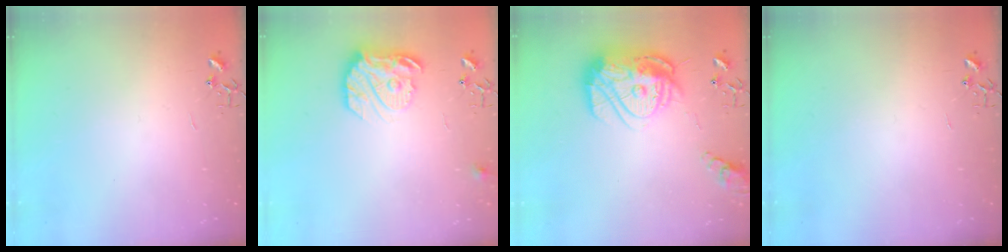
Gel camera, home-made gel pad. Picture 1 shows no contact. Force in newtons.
{"total": 16.2, "press": 16.1, "slide": 1.4}
{"total": 18.8, "press": 18.8, "slide": 1.8}
{"total": 0.0}